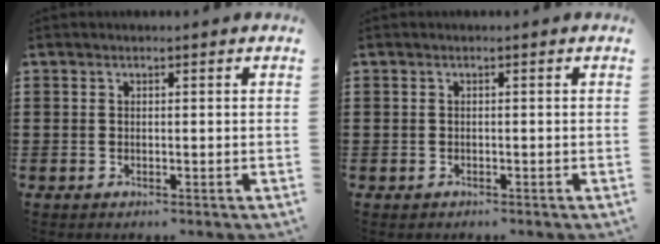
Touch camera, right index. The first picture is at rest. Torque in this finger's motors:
{"motor_torque": [0.12, 0.11, 0.02, 0.02]}